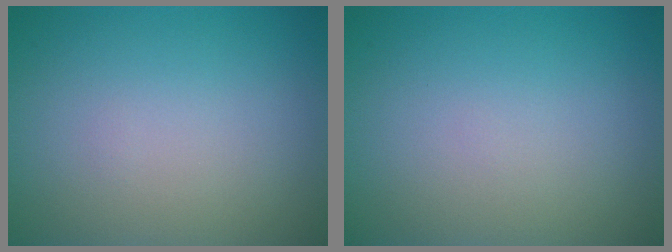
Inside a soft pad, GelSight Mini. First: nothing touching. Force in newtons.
{"total": 0.0}